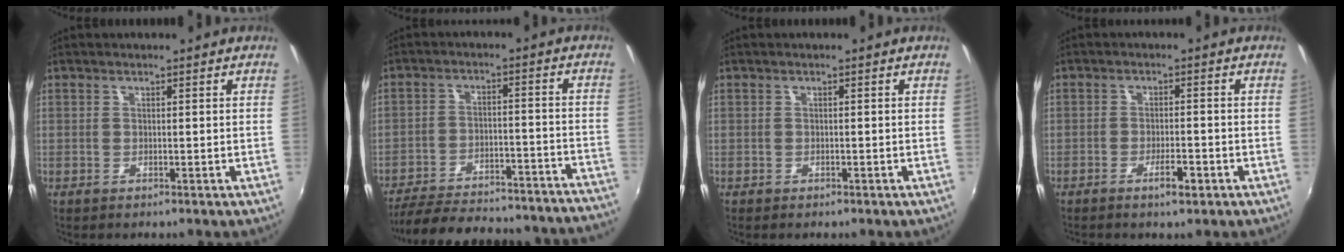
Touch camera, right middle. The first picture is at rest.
{"total": 30.3, "force": [-27.6, 5.4, 11.2], "torque": [-0.197, -0.015, -0.354]}
{"total": 0.8, "force": [-0.6, 0.5, 0.1], "torque": [-0.007, -0.001, -0.007]}
{"total": 3.2, "force": [-1.8, 0.7, 2.5], "torque": [-0.049, -0.001, -0.027]}